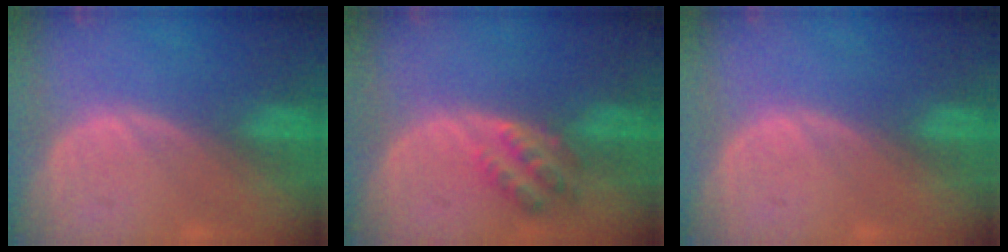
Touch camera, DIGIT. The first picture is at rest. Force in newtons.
{"total": 4.6, "press": 4.0, "slide": 2.3}
{"total": 0.0}